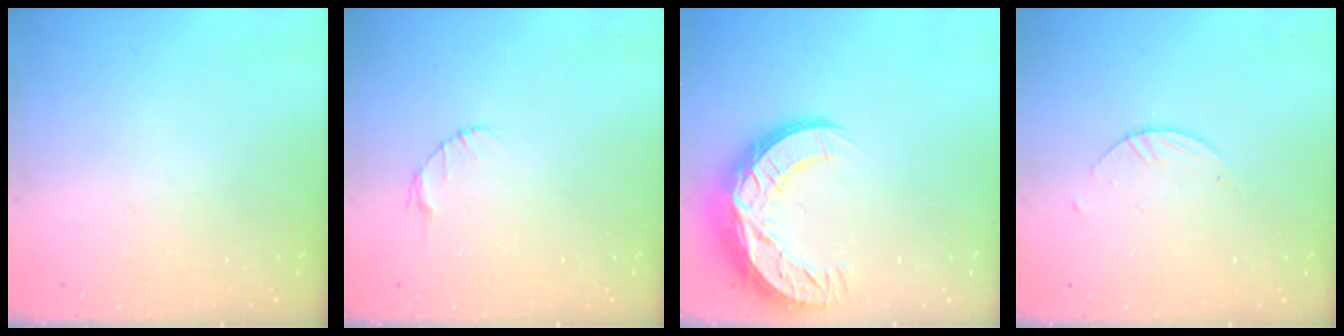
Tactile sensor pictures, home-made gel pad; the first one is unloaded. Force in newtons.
{"total": 2.6, "press": 2.6, "slide": 0.3}
{"total": 16.0, "press": 16.0, "slide": 1.3}
{"total": 1.8, "press": 1.8, "slide": 0.1}